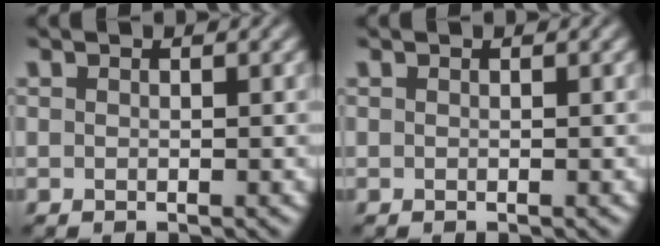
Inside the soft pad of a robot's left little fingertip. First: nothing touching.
{"total": 0.0}